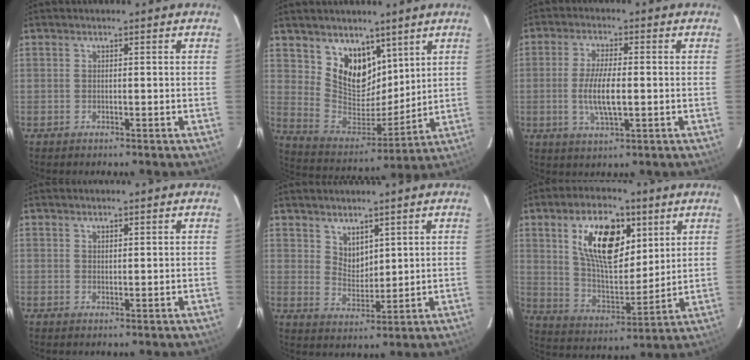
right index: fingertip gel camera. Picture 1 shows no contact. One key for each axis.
{"total": 12.4, "fx": 7.7, "fy": 8.2, "fz": 5.1, "tx": -0.093, "ty": -0.013, "tz": 0.157}
{"total": 6.7, "fx": -0.9, "fy": 1.9, "fz": 6.4, "tx": -0.125, "ty": -0.008, "tz": -0.015}
{"total": 1.3, "fx": 1.1, "fy": 0.4, "fz": 0.5, "tx": -0.006, "ty": 0.001, "tz": 0.018}
{"total": 4.7, "fx": 3.5, "fy": 2.6, "fz": 1.8, "tx": -0.023, "ty": -0.002, "tz": 0.070}
{"total": 16.9, "fx": 7.2, "fy": 8.6, "fz": 12.7, "tx": -0.218, "ty": 0.009, "tz": 0.135}